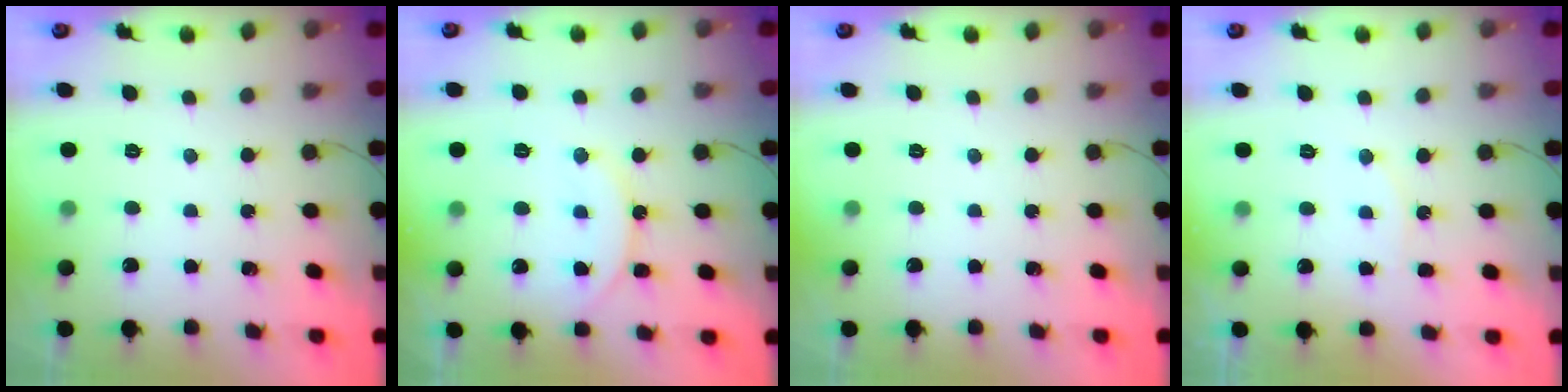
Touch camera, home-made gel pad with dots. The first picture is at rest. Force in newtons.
{"total": 12.2, "press": 12.1, "slide": 1.3}
{"total": 0.0}
{"total": 5.4, "press": 5.1, "slide": 2.0}